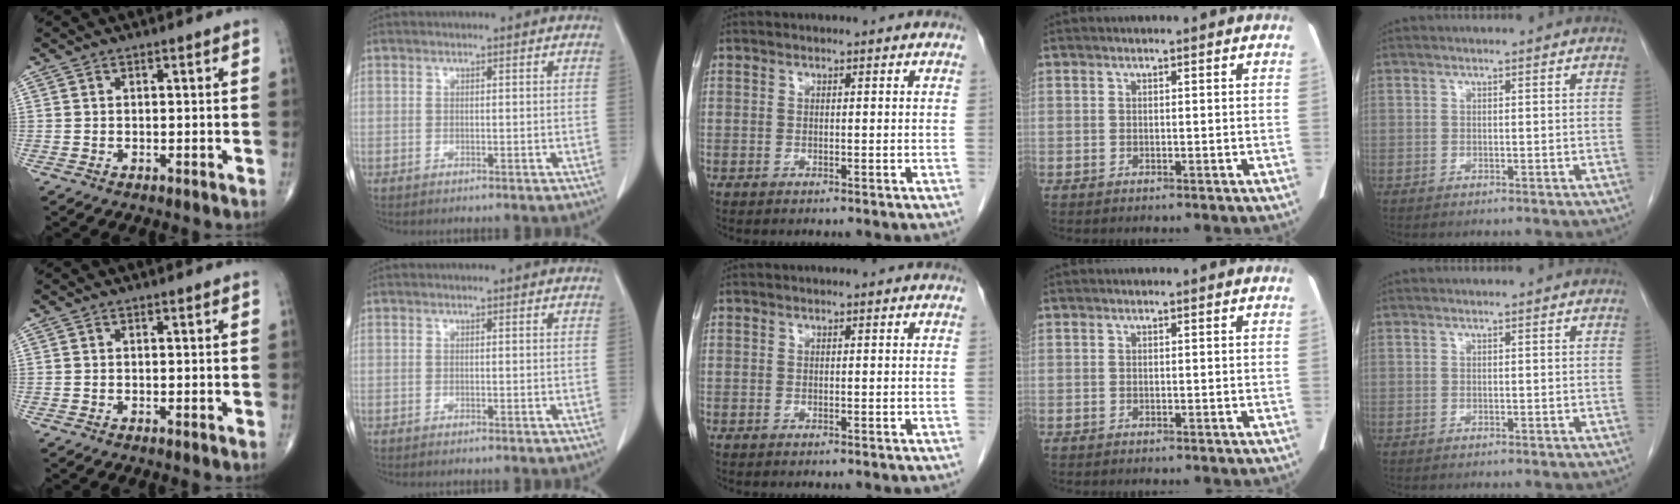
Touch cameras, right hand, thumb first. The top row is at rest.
{"index": {"total": 0.5, "force": [-0.5, -0.1, 0.2], "torque": [-0.003, 0.001, -0.007]}}